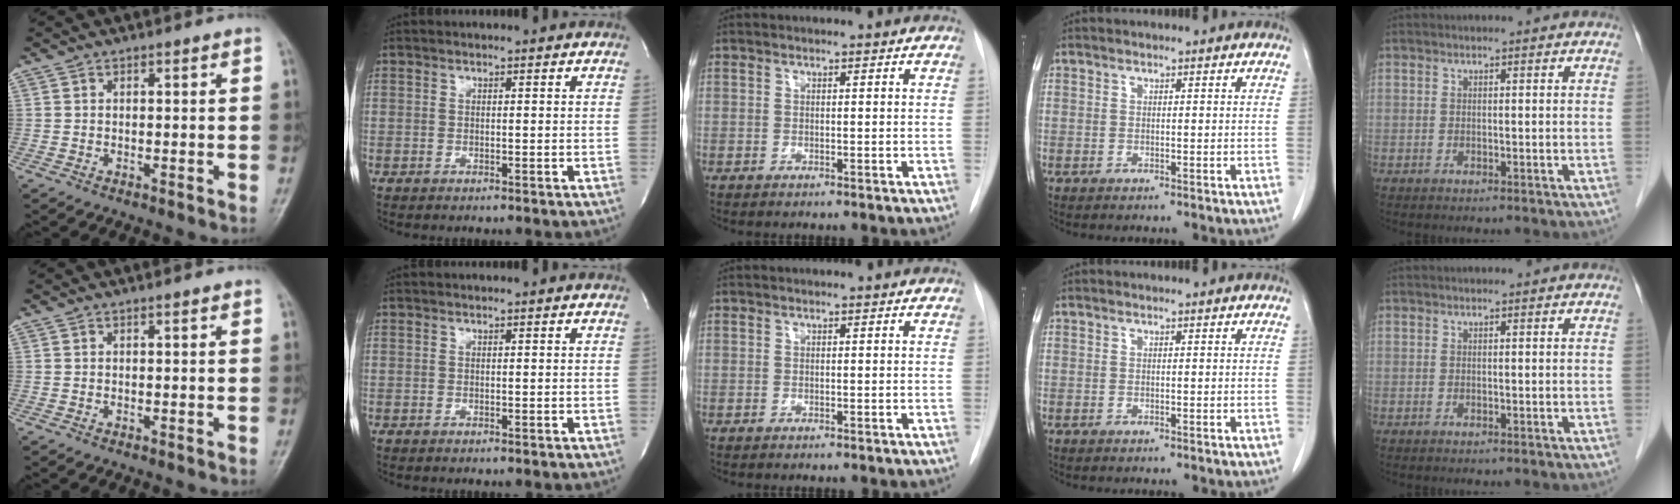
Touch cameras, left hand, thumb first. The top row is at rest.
{}